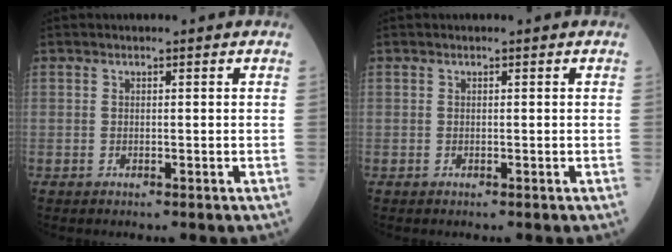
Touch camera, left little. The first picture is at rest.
{"total": 0.0}